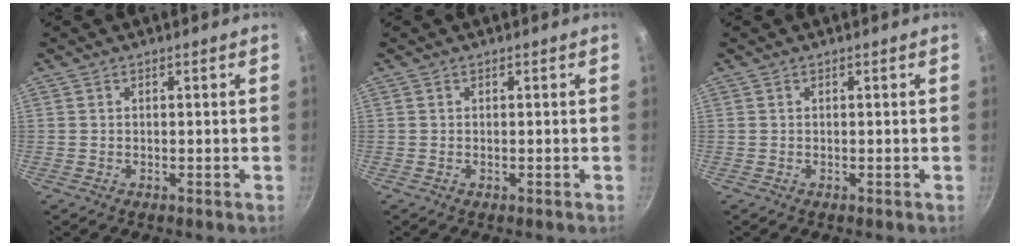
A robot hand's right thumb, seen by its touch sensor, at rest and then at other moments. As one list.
[{"total": 0.0}, {"total": 0.0}]